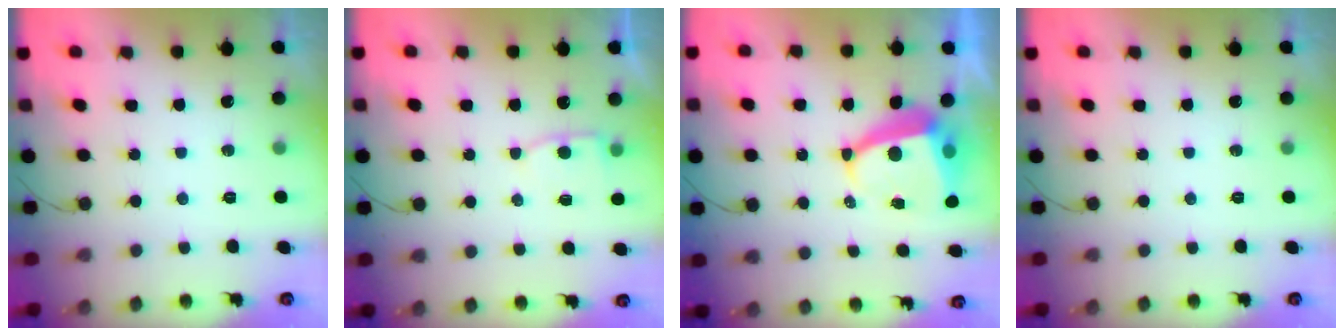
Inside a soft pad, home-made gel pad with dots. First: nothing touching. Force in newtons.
{"total": 5.0, "press": 4.9, "slide": 0.4}
{"total": 7.6, "press": 7.5, "slide": 0.9}
{"total": 0.0}